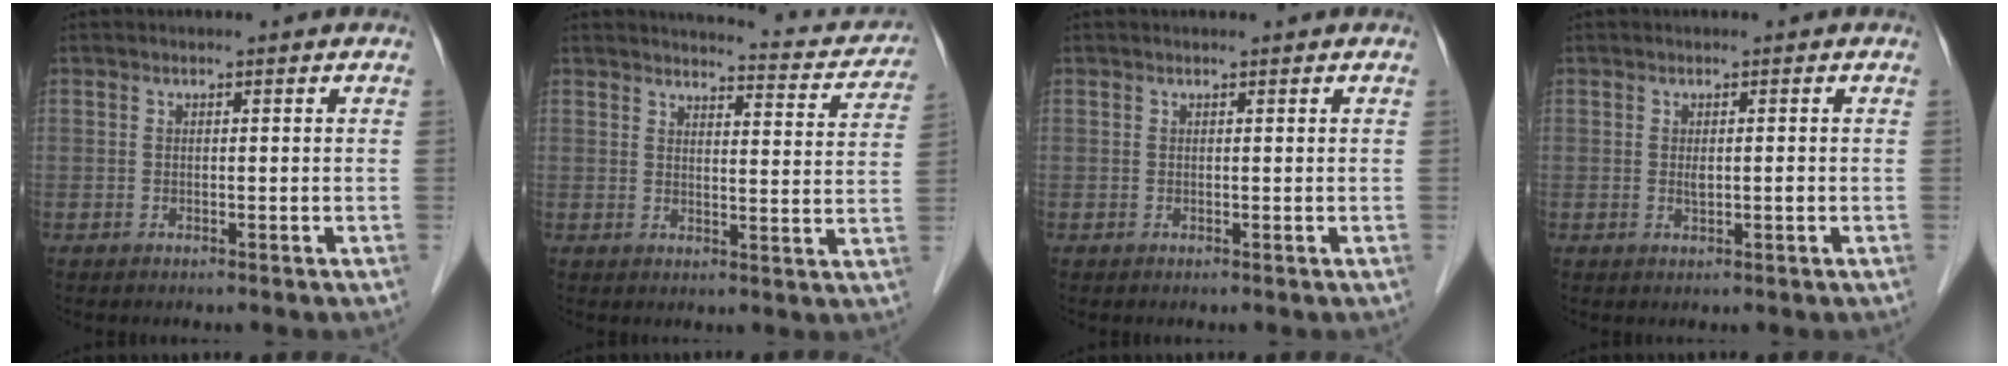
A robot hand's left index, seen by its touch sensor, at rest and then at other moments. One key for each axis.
{"total": 11.8, "fx": 11.3, "fy": 2.2, "fz": 2.6, "tx": -0.011, "ty": -0.026, "tz": 0.109}
{"total": 0.6, "fx": 0.6, "fy": 0.0, "fz": 0.2, "tx": -0.007, "ty": 0.005, "tz": 0.009}
{"total": 1.4, "fx": 0.0, "fy": 0.4, "fz": 1.3, "tx": -0.025, "ty": -0.003, "tz": 0.002}